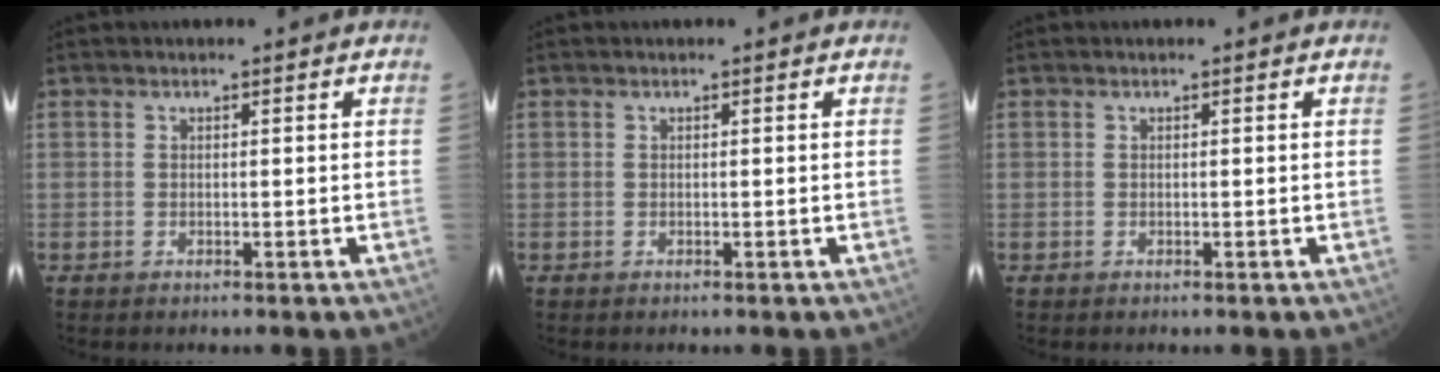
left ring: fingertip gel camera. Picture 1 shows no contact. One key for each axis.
{"total": 0.0}
{"total": 0.0}